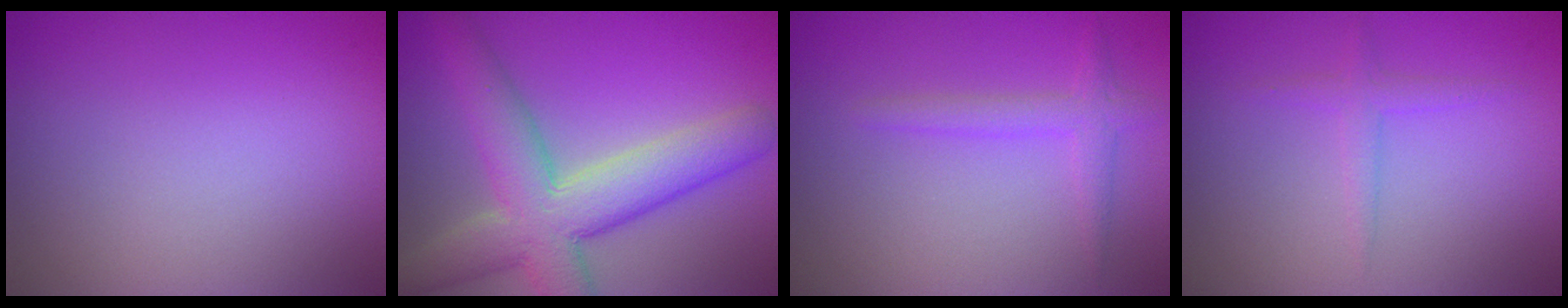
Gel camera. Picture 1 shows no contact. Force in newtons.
{"total": 8.1, "press": 8.1, "slide": 0.4}
{"total": 1.9, "press": 1.9, "slide": 0.1}
{"total": 1.4, "press": 1.4, "slide": 0.0}